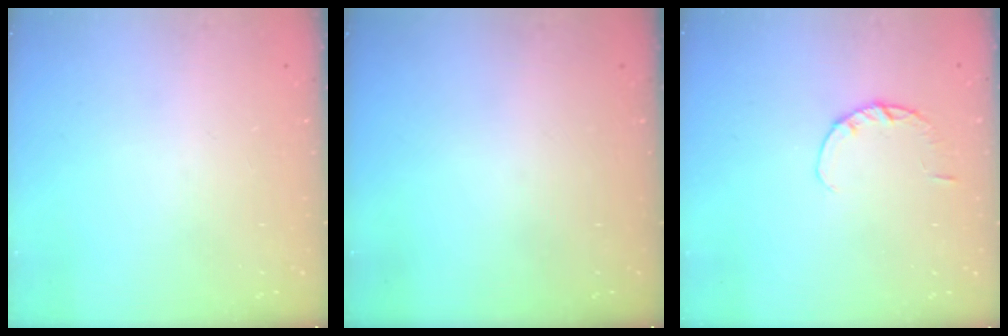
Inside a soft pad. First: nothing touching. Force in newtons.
{"total": 0.0}
{"total": 2.9, "press": 2.8, "slide": 0.4}